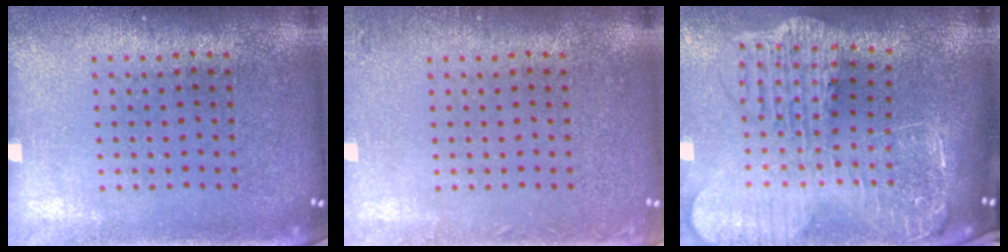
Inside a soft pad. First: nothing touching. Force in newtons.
{"total": 1.1, "press": 1.1, "slide": 0.1}
{"total": 4.0, "press": 3.1, "slide": 2.6}